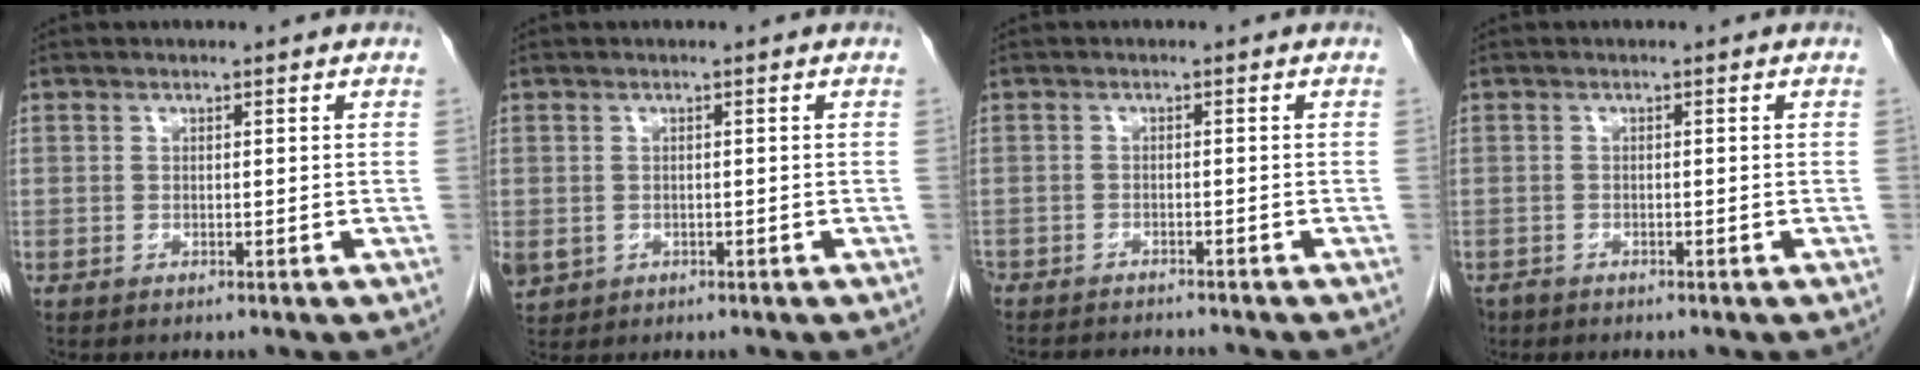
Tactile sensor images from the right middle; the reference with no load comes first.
{"total": 3.1, "force": [-0.9, 2.7, 1.2], "torque": [-0.025, -0.002, -0.005]}
{"total": 6.8, "force": [-6.5, 0.8, 1.6], "torque": [-0.017, -0.009, -0.096]}
{"total": 1.6, "force": [-1.3, 0.9, 0.1], "torque": [-0.008, -0.001, -0.024]}